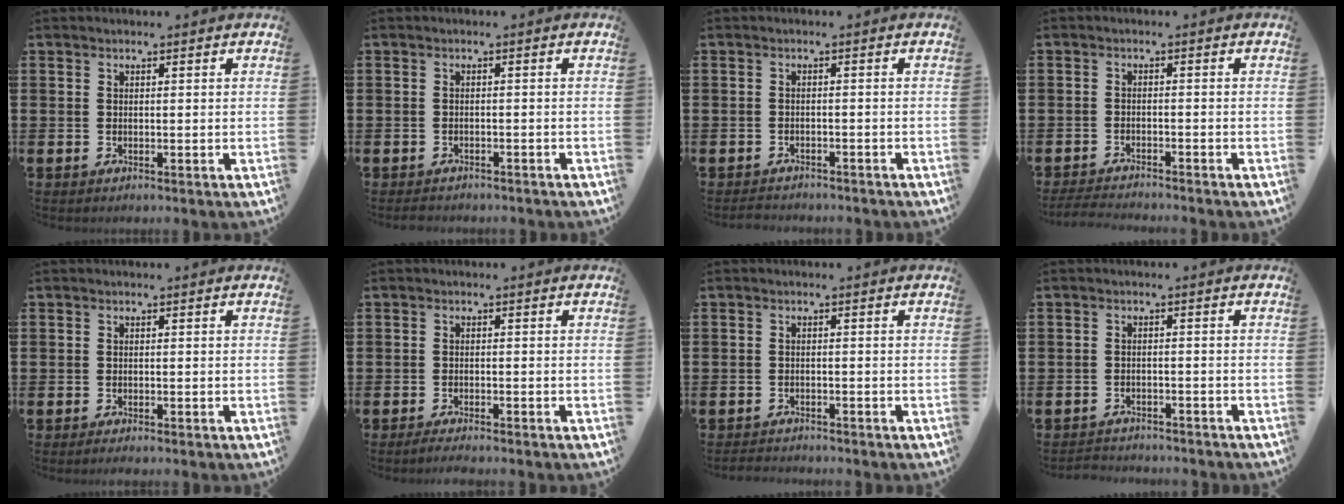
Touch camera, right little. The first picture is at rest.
{"total": 1.0, "force": [-1.0, 0.2, 0.1], "torque": [-0.005, 0.000, -0.021]}
{"total": 1.4, "force": [-1.3, 0.1, 0.0], "torque": [-0.005, 0.002, -0.029]}
{"total": 2.2, "force": [-2.1, 0.0, 0.4], "torque": [-0.006, 0.004, -0.044]}
{"total": 0.6, "force": [-0.4, 0.1, 0.4], "torque": [-0.007, -0.002, -0.008]}
{"total": 1.3, "force": [-1.2, 0.0, 0.5], "torque": [-0.009, 0.000, -0.023]}
{"total": 1.3, "force": [-1.3, 0.1, 0.0], "torque": [-0.003, 0.001, -0.026]}
{"total": 1.8, "force": [-1.8, 0.1, -0.3], "torque": [-0.001, 0.003, -0.041]}